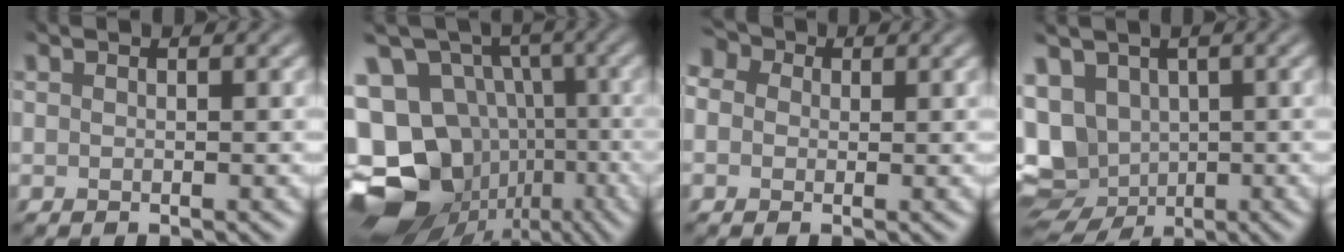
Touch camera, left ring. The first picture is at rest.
{"total": 19.8, "force": [-4.1, 17.5, 8.2], "torque": [-0.184, 0.003, -0.069]}
{"total": 6.2, "force": [2.3, 4.9, 3.1], "torque": [-0.085, 0.024, 0.029]}
{"total": 6.3, "force": [-1.2, 5.1, 3.6], "torque": [-0.072, -0.018, 0.007]}